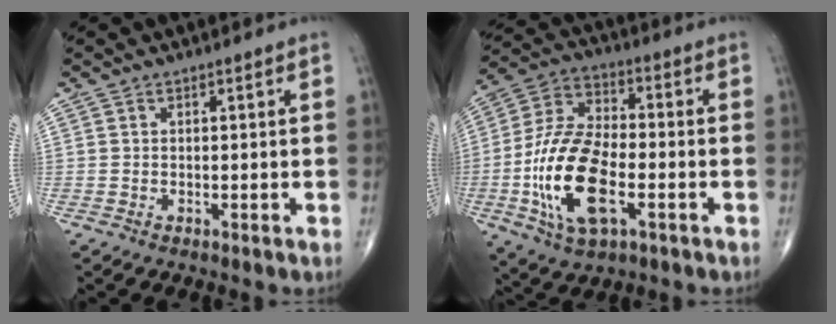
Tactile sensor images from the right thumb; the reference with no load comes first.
{"total": 18.1, "force": [-4.7, 8.8, 15.2], "torque": [-0.302, 0.019, -0.086]}